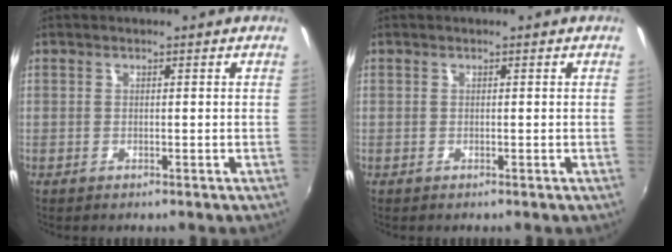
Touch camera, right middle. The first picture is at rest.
{"total": 0.0}